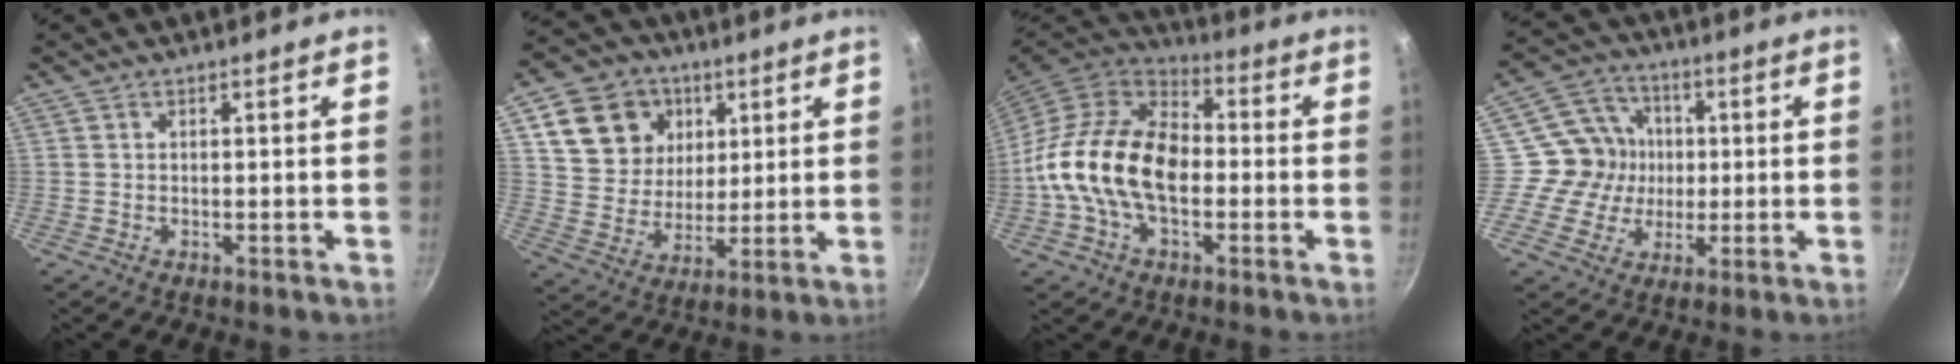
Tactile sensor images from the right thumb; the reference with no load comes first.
{"total": 15.2, "force": [5.9, 12.5, 6.4], "torque": [-0.091, -0.014, 0.104]}
{"total": 19.6, "force": [-2.1, 12.3, 15.0], "torque": [-0.244, 0.032, -0.056]}
{"total": 10.0, "force": [0.2, 9.6, 2.6], "torque": [-0.009, 0.014, -0.013]}